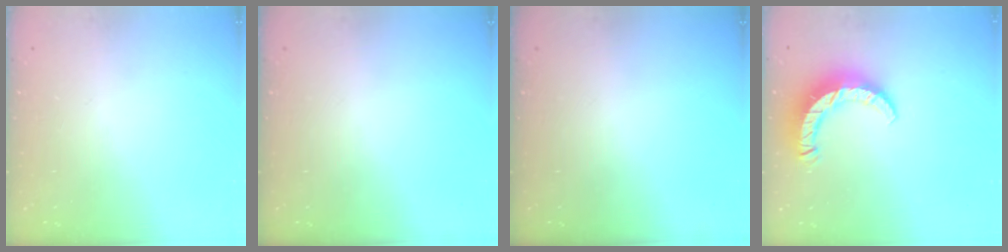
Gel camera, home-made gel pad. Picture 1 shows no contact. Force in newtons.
{"total": 0.0}
{"total": 0.0}
{"total": 9.9, "press": 9.8, "slide": 0.9}